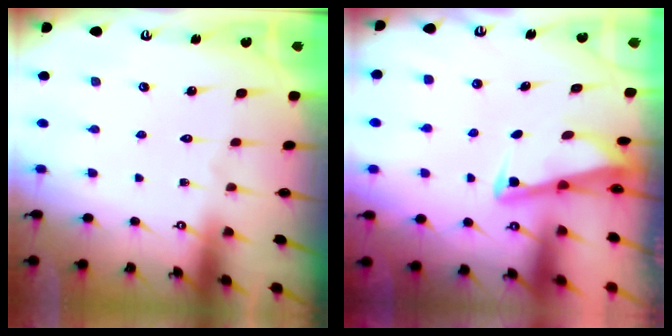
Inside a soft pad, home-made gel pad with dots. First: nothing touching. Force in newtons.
{"total": 2.8, "press": 2.8, "slide": 0.4}